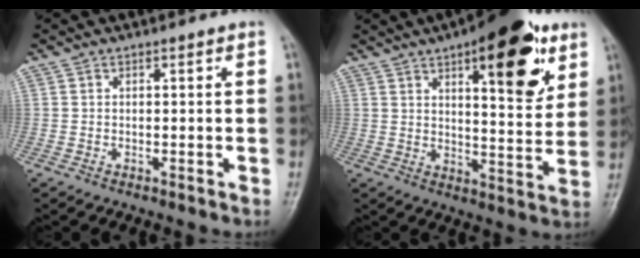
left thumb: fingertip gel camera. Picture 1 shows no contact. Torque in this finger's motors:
{"motor_torque": [2.03, 0.98, 1.81, -0.95, 0.45]}